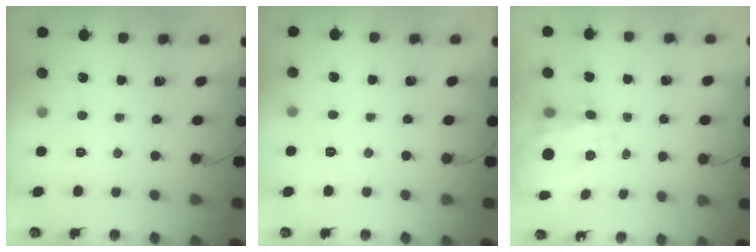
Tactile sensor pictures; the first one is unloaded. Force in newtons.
{"total": 2.4, "press": 1.7, "slide": 1.7}
{"total": 8.9, "press": 8.6, "slide": 2.2}